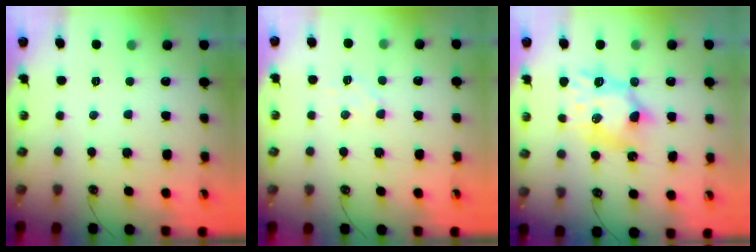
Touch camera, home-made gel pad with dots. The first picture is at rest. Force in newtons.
{"total": 6.6, "press": 6.6, "slide": 0.6}
{"total": 9.8, "press": 9.8, "slide": 0.8}